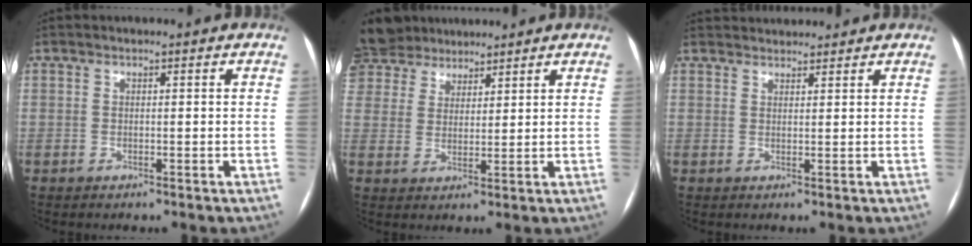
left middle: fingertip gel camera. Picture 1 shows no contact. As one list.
[{"total": 13.2, "force": [10.8, 7.0, 2.9], "torque": [-0.088, 0.042, 0.203]}, {"total": 5.6, "force": [5.4, 1.1, 0.9], "torque": [-0.010, 0.033, 0.076]}]